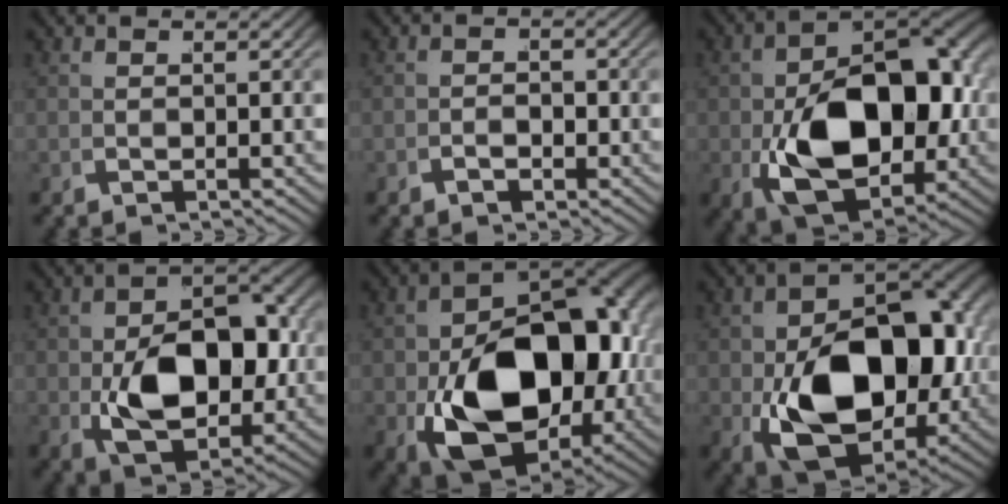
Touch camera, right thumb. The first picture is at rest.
{"total": 1.1, "force": [-0.8, 0.7, 0.4], "torque": [0.010, 0.002, -0.019]}
{"total": 17.4, "force": [-1.3, 10.5, 13.8], "torque": [-0.271, -0.051, 0.005]}
{"total": 11.5, "force": [-0.5, 7.0, 9.2], "torque": [-0.177, -0.027, 0.005]}
{"total": 21.3, "force": [-2.2, 13.1, 16.7], "torque": [-0.320, -0.069, 0.000]}
{"total": 19.2, "force": [-2.0, 11.5, 15.2], "torque": [-0.289, -0.060, -0.001]}